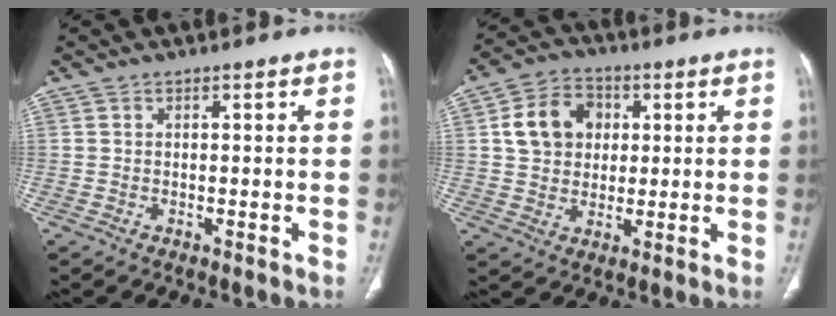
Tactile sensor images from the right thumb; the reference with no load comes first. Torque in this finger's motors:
{"motor_torque": [-0.50, 0.60, 0.24, -0.15, 0.10]}